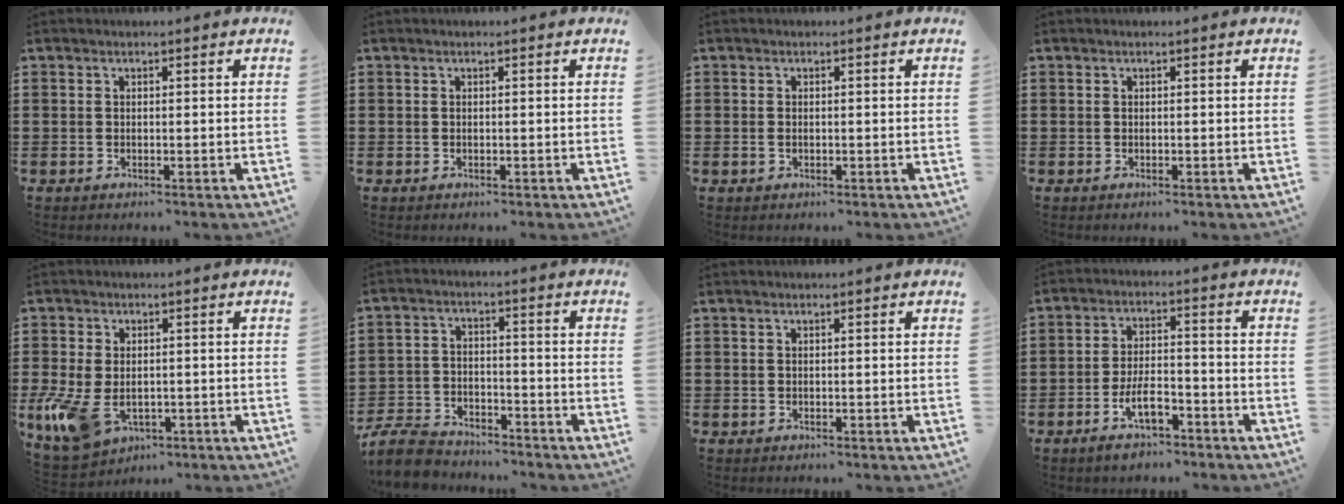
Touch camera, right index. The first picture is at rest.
{"total": 0.0}
{"total": 0.8, "force": [-0.1, 0.4, 0.6], "torque": [-0.014, 0.001, -0.003]}
{"total": 0.0}
{"total": 7.1, "force": [-2.2, 4.4, 5.1], "torque": [-0.130, -0.003, -0.043]}
{"total": 7.0, "force": [-6.6, 1.7, 1.6], "torque": [-0.052, 0.009, -0.135]}
{"total": 0.0}
{"total": 6.2, "force": [-3.7, 2.4, 4.4], "torque": [-0.092, 0.003, -0.070]}